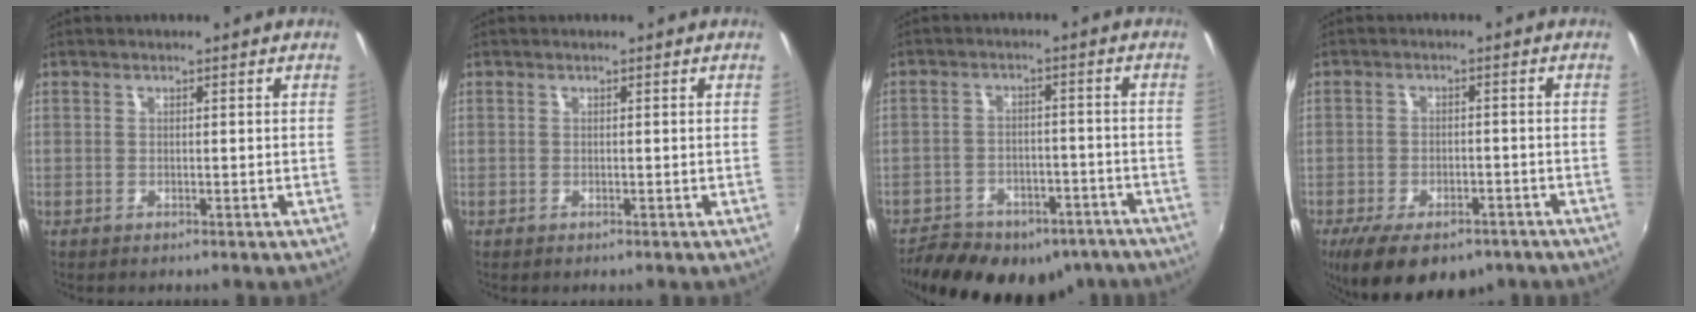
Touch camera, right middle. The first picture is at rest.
{"total": 0.0}
{"total": 21.0, "force": [-15.9, 10.3, 9.1], "torque": [-0.193, 0.003, -0.200]}
{"total": 13.0, "force": [-8.8, 5.6, 7.6], "torque": [-0.159, -0.034, -0.133]}